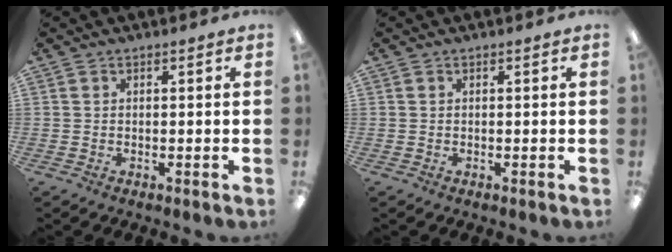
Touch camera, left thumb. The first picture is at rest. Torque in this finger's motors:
{"motor_torque": [0.00, -0.01, 0.11, -0.11, 0.00]}